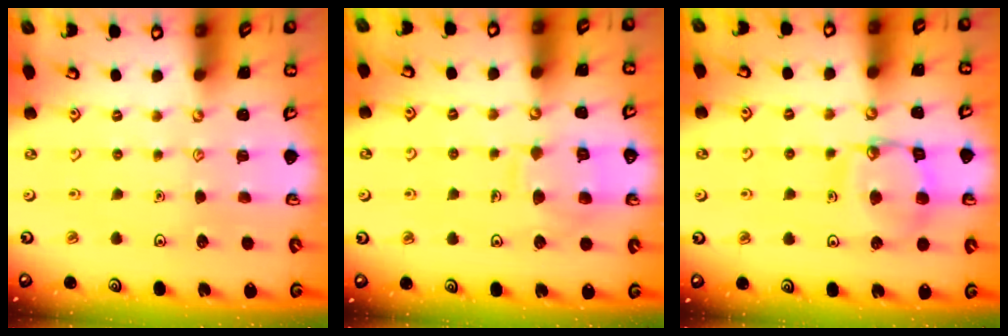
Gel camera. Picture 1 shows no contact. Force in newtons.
{"total": 9.7, "press": 9.6, "slide": 0.8}
{"total": 13.8, "press": 13.7, "slide": 1.5}